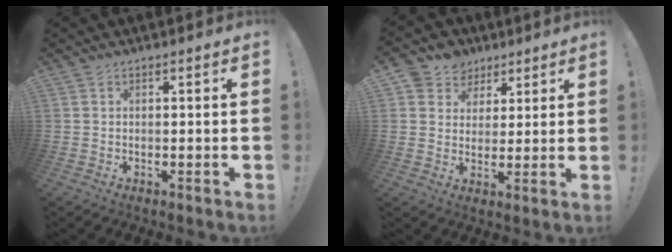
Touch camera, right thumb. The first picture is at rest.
{"total": 7.4, "force": [3.5, 6.4, 0.8], "torque": [-0.008, -0.018, 0.072]}